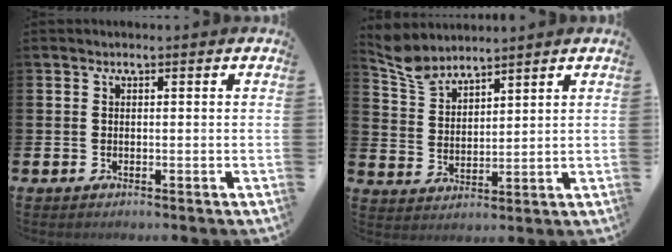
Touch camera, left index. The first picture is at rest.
{"total": 5.6, "force": [5.4, 1.2, 0.9], "torque": [-0.045, -0.021, 0.103]}